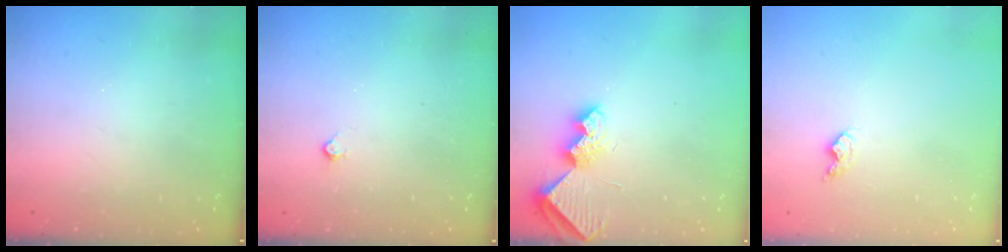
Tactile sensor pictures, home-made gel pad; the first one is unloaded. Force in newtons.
{"total": 2.2, "press": 2.2, "slide": 0.4}
{"total": 8.4, "press": 8.4, "slide": 0.4}
{"total": 6.4, "press": 6.3, "slide": 0.8}